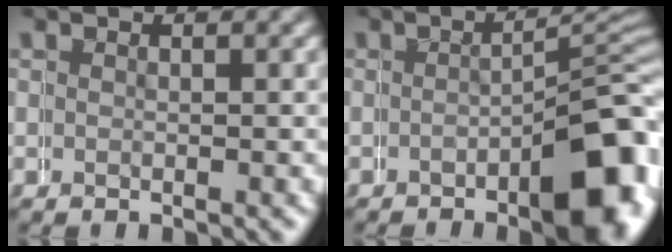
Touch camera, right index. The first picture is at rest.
{"total": 9.3, "force": [-4.3, 3.2, 7.7], "torque": [-0.068, 0.008, -0.059]}